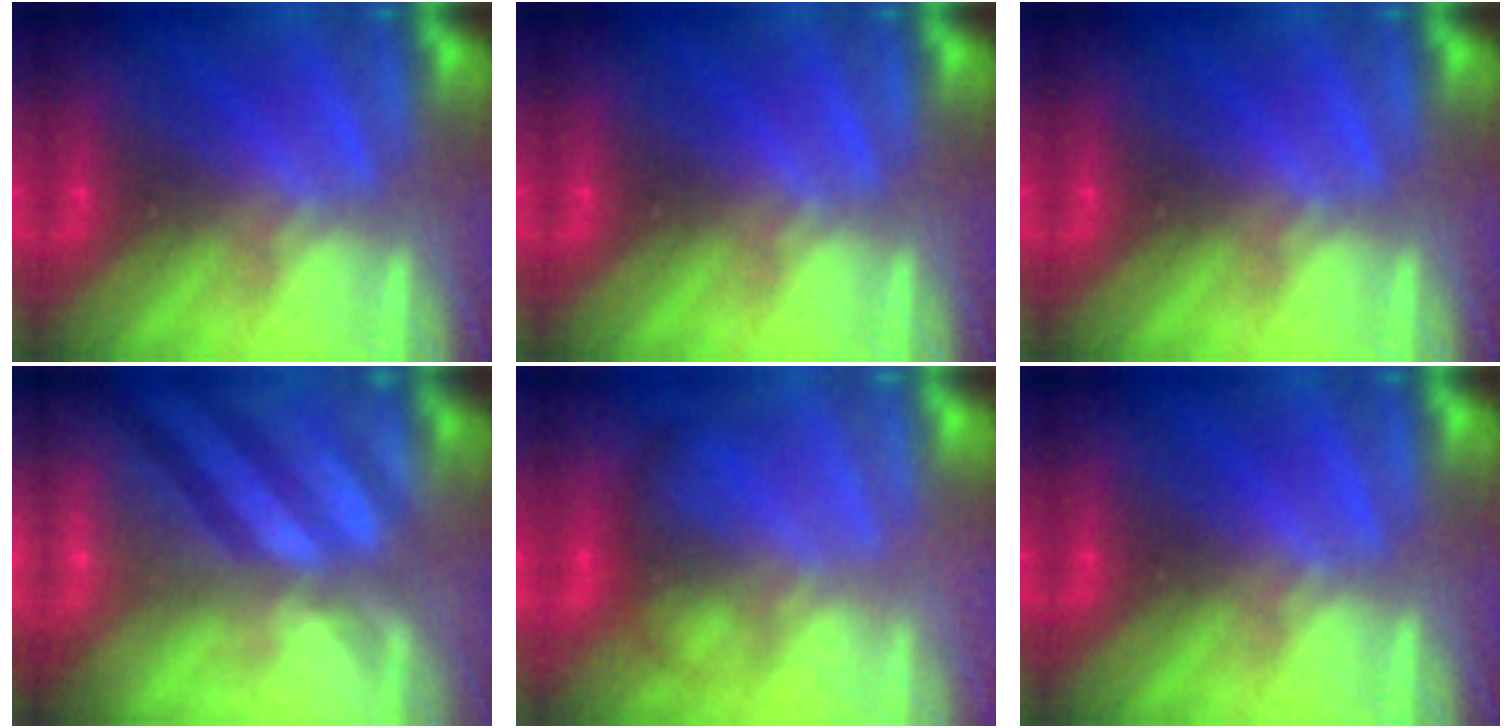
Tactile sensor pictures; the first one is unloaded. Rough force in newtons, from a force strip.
{"total": 0.0}
{"total": 0.0}
{"total": 6.9}
{"total": 2.1}
{"total": 0.0}